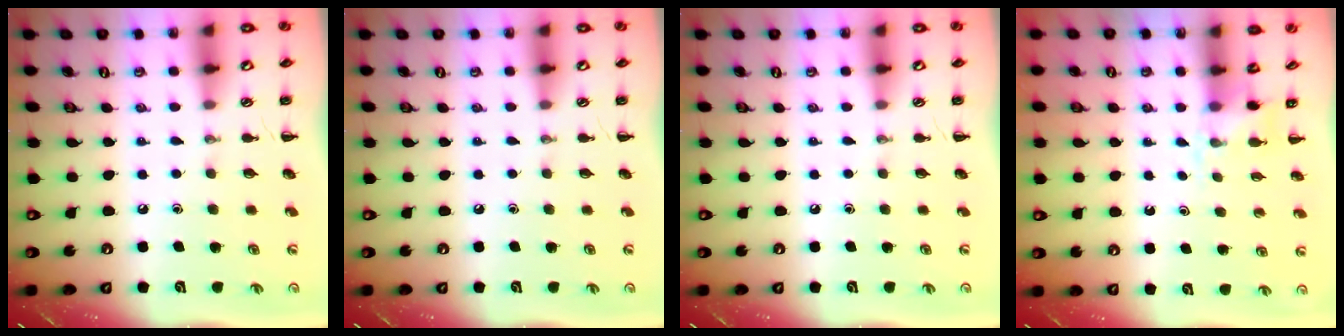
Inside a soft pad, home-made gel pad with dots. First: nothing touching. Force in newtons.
{"total": 0.0}
{"total": 0.0}
{"total": 3.1, "press": 2.9, "slide": 1.1}